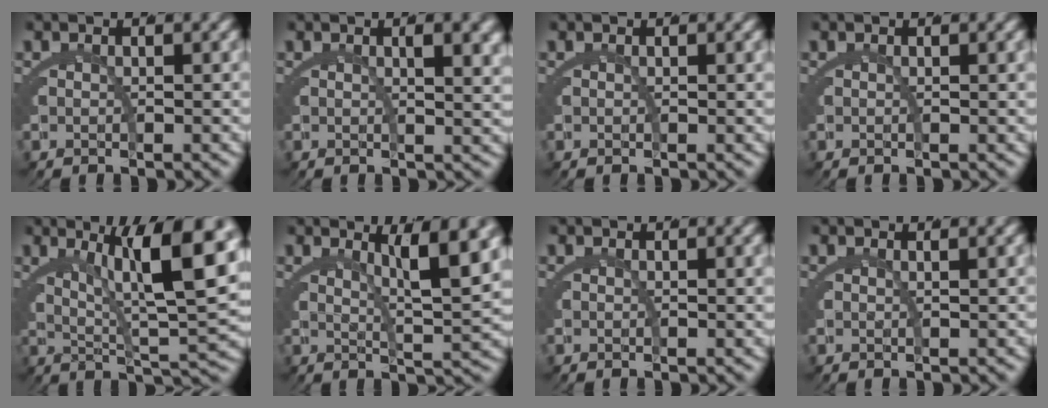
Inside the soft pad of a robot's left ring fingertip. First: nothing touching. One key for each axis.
{"total": 1.9, "fx": 0.9, "fy": -0.2, "fz": 1.6, "tx": -0.021, "ty": -0.002, "tz": 0.016}
{"total": 0.0}
{"total": 0.0}
{"total": 9.9, "fx": 3.4, "fy": 2.2, "fz": 9.1, "tx": -0.118, "ty": 0.008, "tz": 0.056}
{"total": 5.2, "fx": 2.4, "fy": 0.2, "fz": 4.6, "tx": -0.062, "ty": -0.004, "tz": 0.044}
{"total": 0.0}
{"total": 0.8, "fx": 0.6, "fy": -0.2, "fz": 0.5, "tx": -0.009, "ty": 0.001, "tz": 0.013}